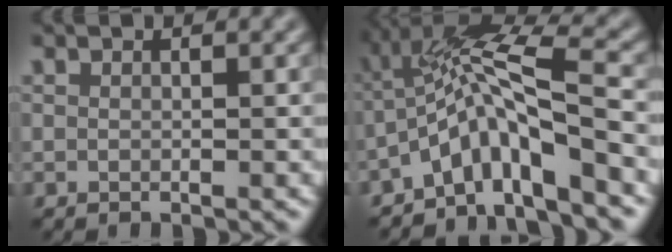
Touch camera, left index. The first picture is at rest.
{"total": 7.5, "force": [-3.2, 1.7, 6.6], "torque": [-0.116, 0.019, -0.067]}